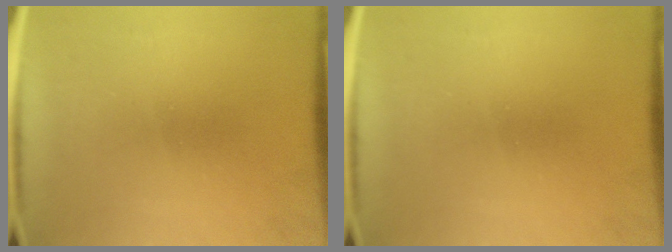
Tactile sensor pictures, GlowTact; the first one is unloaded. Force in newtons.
{"total": 0.0}